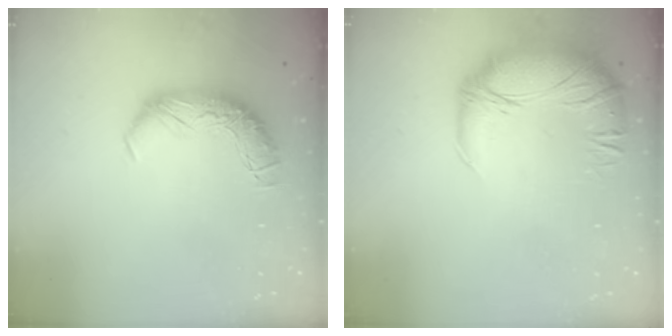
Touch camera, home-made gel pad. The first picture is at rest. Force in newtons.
{"total": 2.8, "press": 0.1, "slide": 2.8}